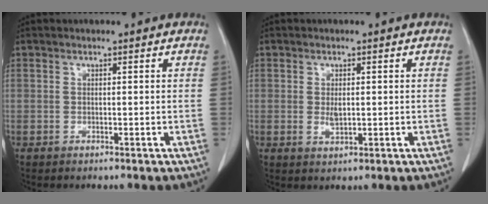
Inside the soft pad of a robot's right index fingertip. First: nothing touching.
{"total": 2.1, "force": [0.0, 0.9, 1.9], "torque": [-0.037, -0.004, 0.004]}